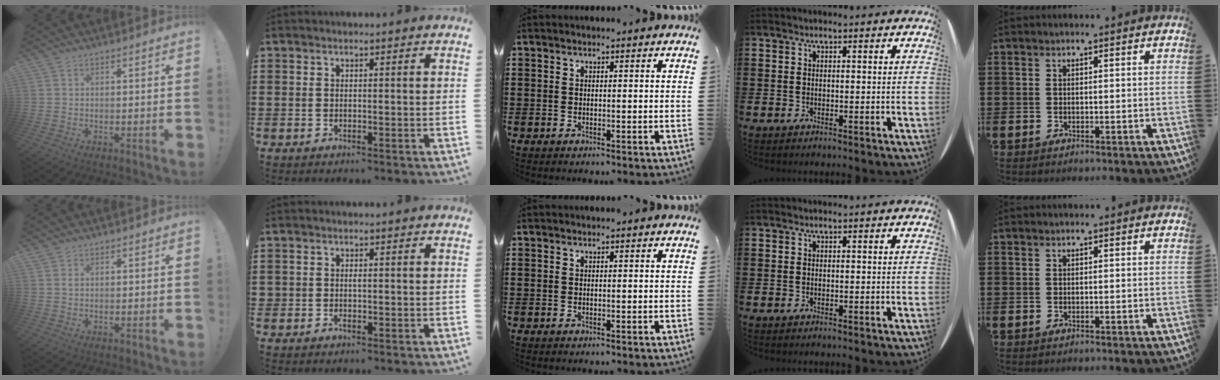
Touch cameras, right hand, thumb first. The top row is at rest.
{"thumb": {"total": 0.6, "force": [0.3, 0.1, 0.5], "torque": [-0.002, -0.003, 0.005]}, "index": {"total": 1.1, "force": [-0.2, 0.8, 0.7], "torque": [-0.016, 0.002, -0.004]}}